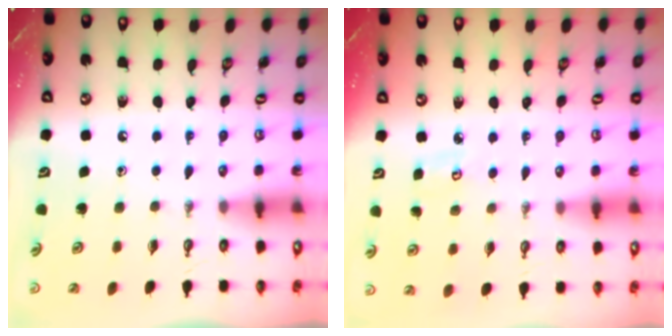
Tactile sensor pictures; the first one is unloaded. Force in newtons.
{"total": 4.2, "press": 4.2, "slide": 0.4}